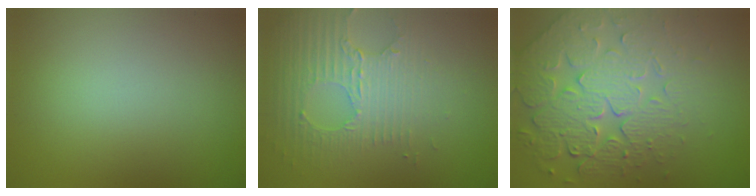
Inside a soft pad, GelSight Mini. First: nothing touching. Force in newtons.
{"total": 3.5, "press": 3.3, "slide": 1.2}
{"total": 7.2, "press": 5.8, "slide": 4.2}